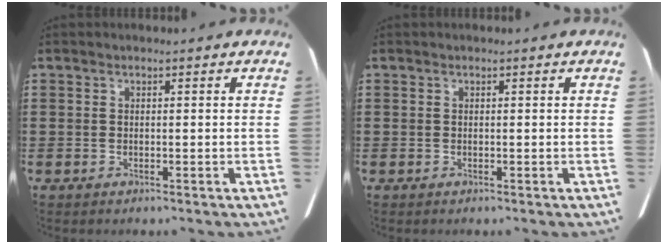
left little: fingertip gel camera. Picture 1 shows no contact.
{"total": 0.0}